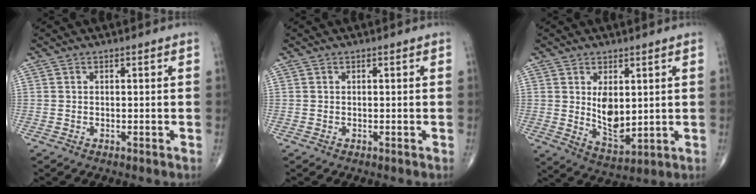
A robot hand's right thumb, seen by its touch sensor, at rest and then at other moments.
{"total": 0.0}
{"total": 8.1, "force": [1.4, 4.3, 6.7], "torque": [-0.094, -0.023, 0.041]}